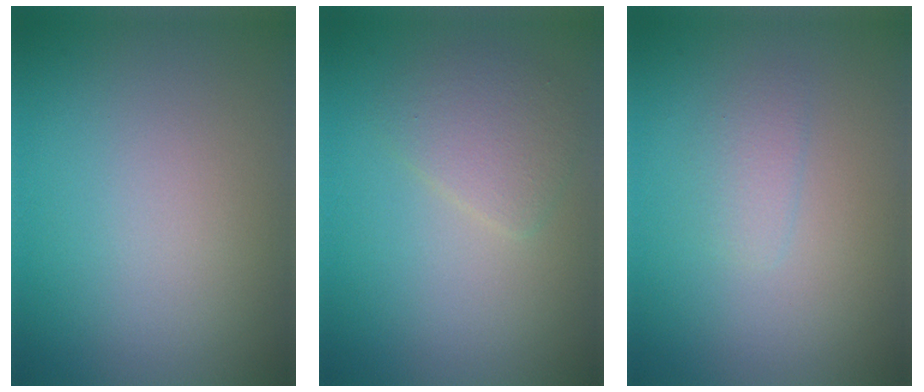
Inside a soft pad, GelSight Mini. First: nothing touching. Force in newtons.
{"total": 2.4, "press": 2.4, "slide": 0.1}
{"total": 1.2, "press": 1.2, "slide": 0.0}